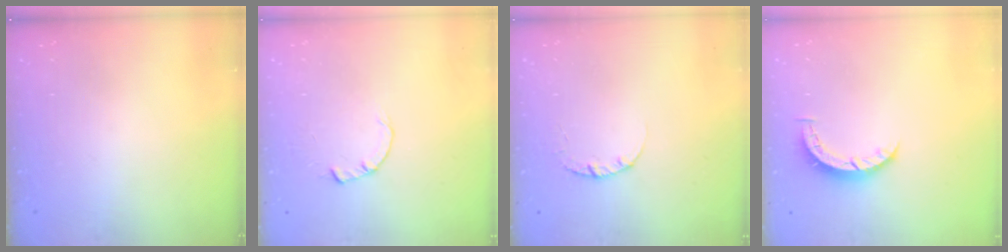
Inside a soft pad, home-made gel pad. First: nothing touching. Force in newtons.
{"total": 1.8, "press": 1.7, "slide": 0.3}
{"total": 2.4, "press": 2.3, "slide": 0.3}
{"total": 3.6, "press": 3.6, "slide": 0.4}